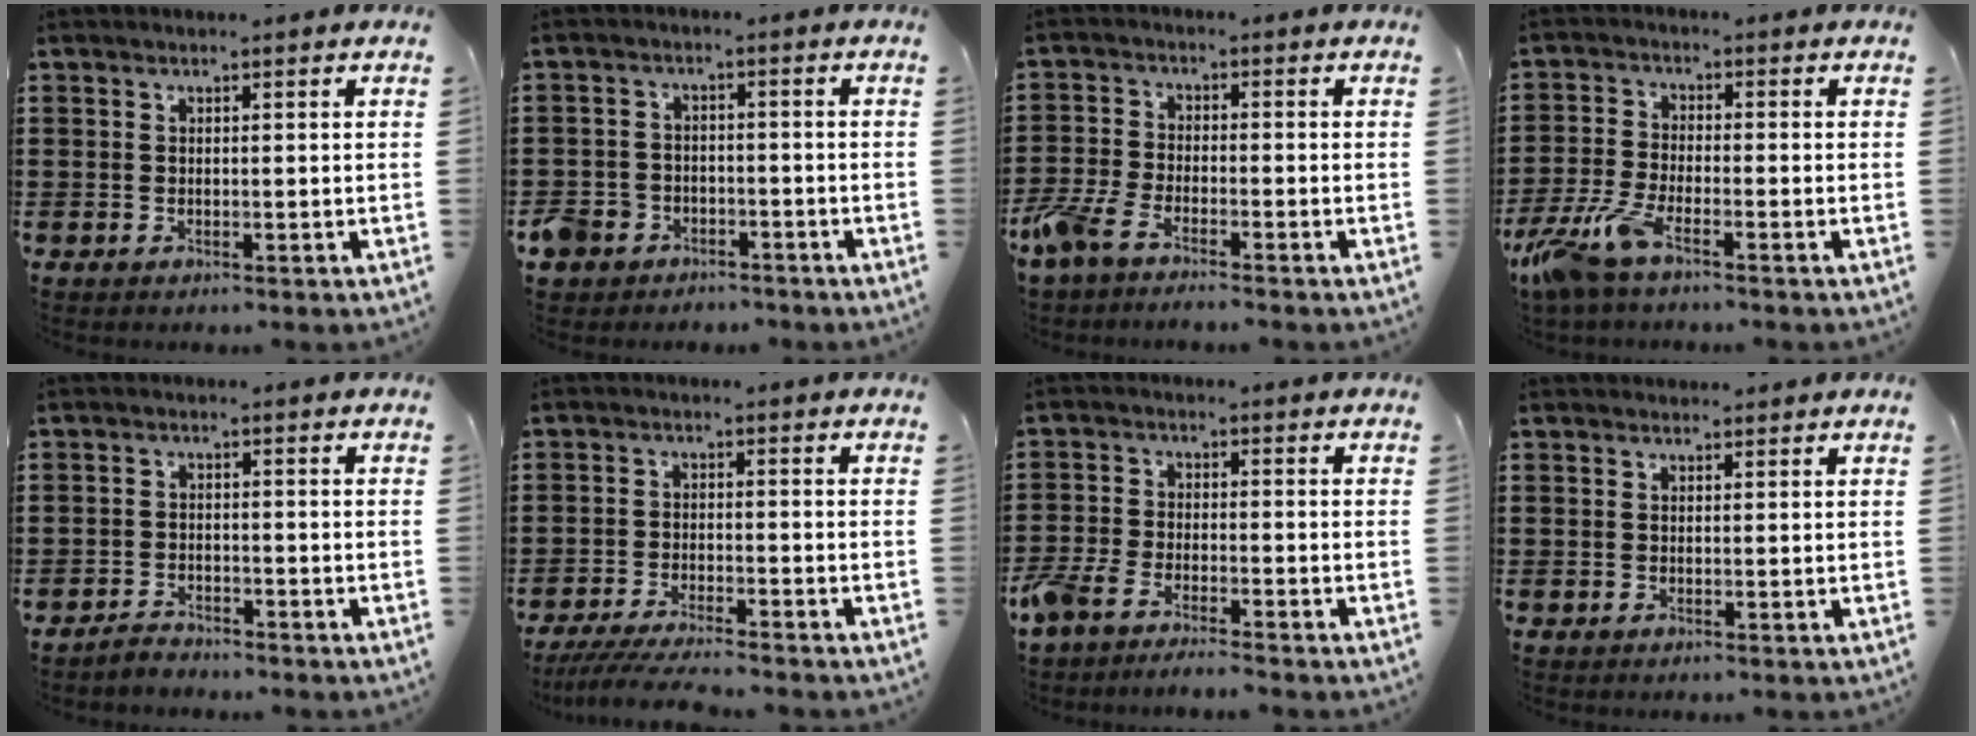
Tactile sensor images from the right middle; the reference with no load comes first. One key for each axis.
{"total": 4.2, "fx": -3.3, "fy": 2.4, "fz": 0.6, "tx": -0.037, "ty": 0.001, "tz": -0.074}
{"total": 4.8, "fx": -4.1, "fy": 1.0, "fz": 2.4, "tx": -0.082, "ty": -0.012, "tz": -0.089}
{"total": 7.0, "fx": -4.9, "fy": 1.6, "fz": 4.8, "tx": -0.138, "ty": -0.022, "tz": -0.101}
{"total": 2.2, "fx": -2.1, "fy": 0.3, "fz": -0.1, "tx": -0.007, "ty": 0.003, "tz": -0.046}
{"total": 4.5, "fx": -4.1, "fy": 0.0, "fz": 1.7, "tx": -0.042, "ty": -0.014, "tz": -0.083}
{"total": 4.3, "fx": -3.9, "fy": 0.7, "fz": 1.6, "tx": -0.056, "ty": -0.008, "tz": -0.086}
{"total": 0.8, "fx": 0.7, "fy": 0.2, "fz": -0.1, "tx": 0.008, "ty": -0.003, "tz": 0.013}